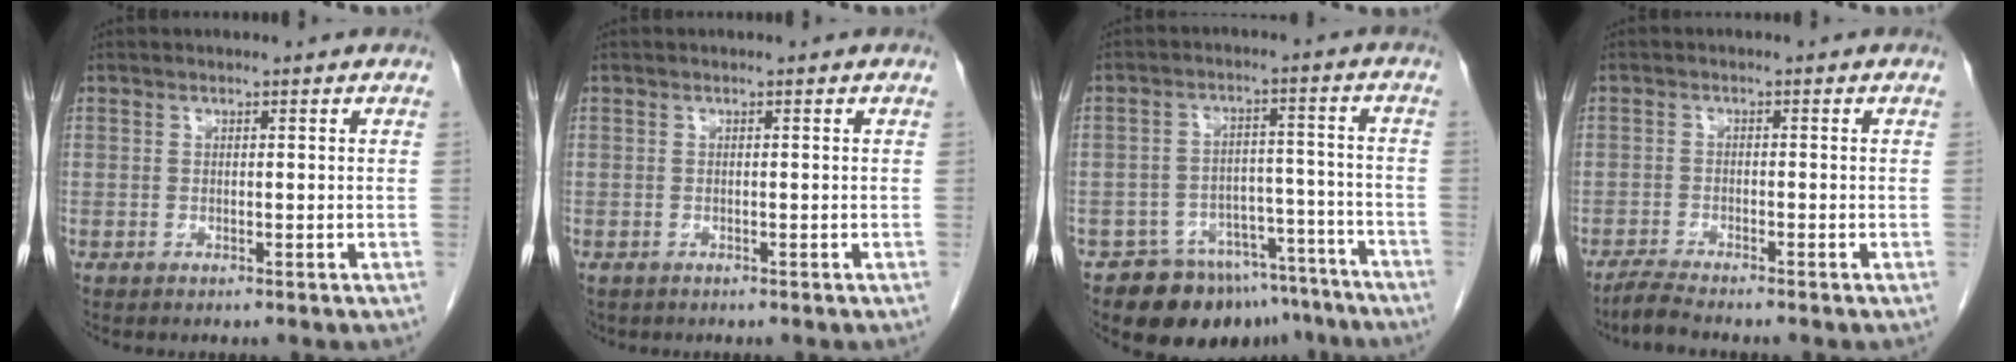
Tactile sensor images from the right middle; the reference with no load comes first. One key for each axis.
{"total": 1.2, "fx": -0.8, "fy": 0.8, "fz": 0.3, "tx": -0.012, "ty": 0.001, "tz": -0.010}
{"total": 13.3, "fx": -10.8, "fy": 6.9, "fz": 3.7, "tx": -0.037, "ty": 0.034, "tz": -0.145}
{"total": 3.0, "fx": -2.8, "fy": -0.5, "fz": 1.1, "tx": -0.034, "ty": -0.015, "tz": -0.055}